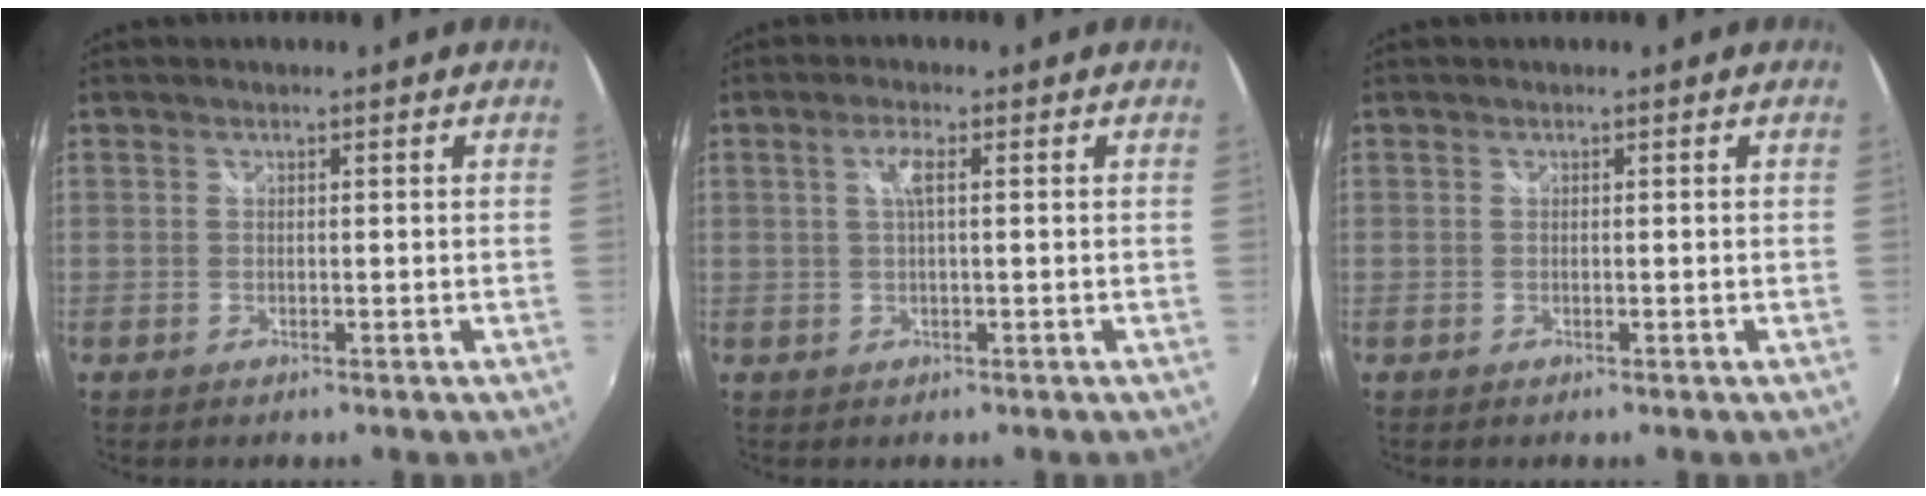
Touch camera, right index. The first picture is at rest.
{"total": 2.6, "force": [0.5, 0.2, 2.6], "torque": [-0.051, 0.004, 0.008]}
{"total": 0.0}